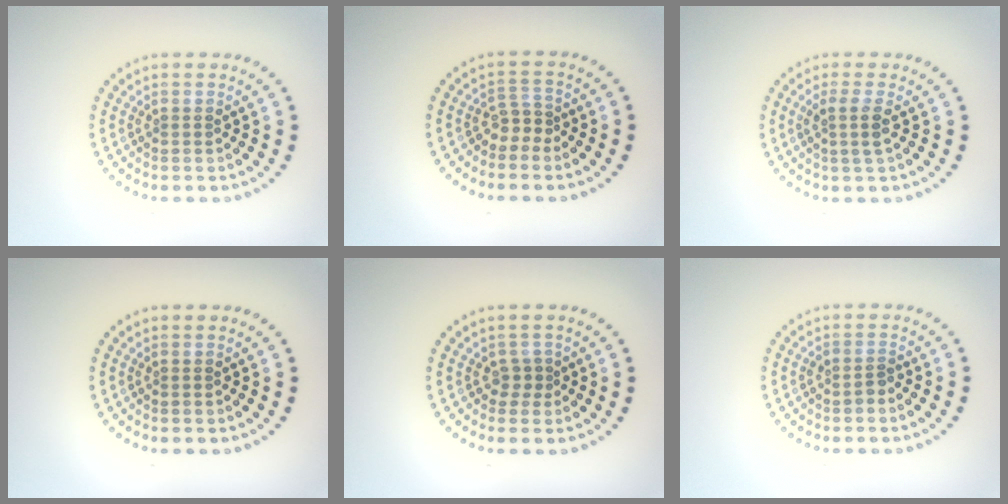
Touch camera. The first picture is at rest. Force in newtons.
{"total": 1.8, "press": 1.1, "slide": 1.4}
{"total": 2.0, "press": 1.6, "slide": 1.2}
{"total": 0.0}
{"total": 1.1, "press": 0.8, "slide": 0.8}
{"total": 1.1, "press": 0.8, "slide": 0.7}